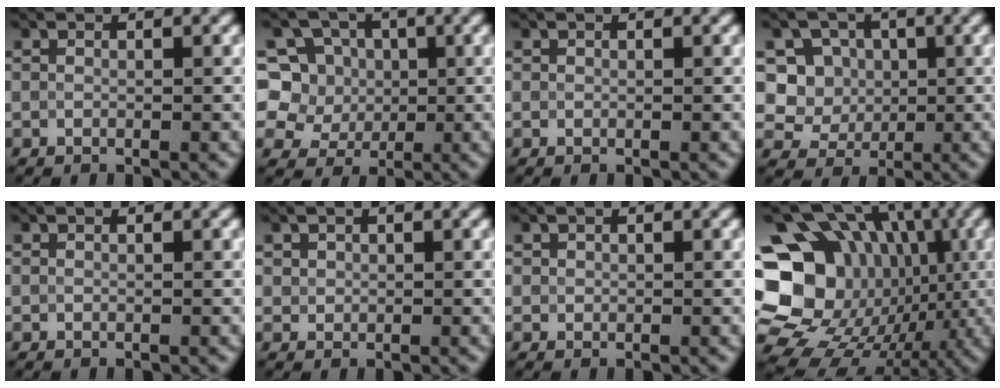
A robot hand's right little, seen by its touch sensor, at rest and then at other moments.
{"total": 7.1, "force": [1.1, 6.5, 2.5], "torque": [-0.038, 0.030, -0.008]}
{"total": 0.0}
{"total": 4.5, "force": [0.9, 4.3, 1.4], "torque": [-0.011, 0.000, 0.017]}
{"total": 0.0}
{"total": 0.9, "force": [0.4, 0.8, 0.1], "torque": [0.001, -0.005, 0.011]}
{"total": 0.6, "force": [0.2, 0.5, 0.0], "torque": [0.005, -0.003, 0.005]}
{"total": 20.2, "force": [-0.7, 17.2, 10.6], "torque": [-0.173, 0.019, -0.039]}